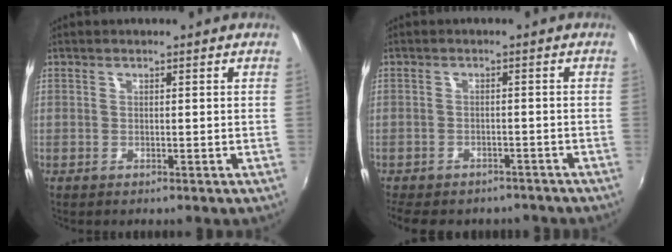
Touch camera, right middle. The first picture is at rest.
{"total": 10.2, "force": [-8.2, 4.4, 4.0], "torque": [-0.095, -0.023, -0.116]}